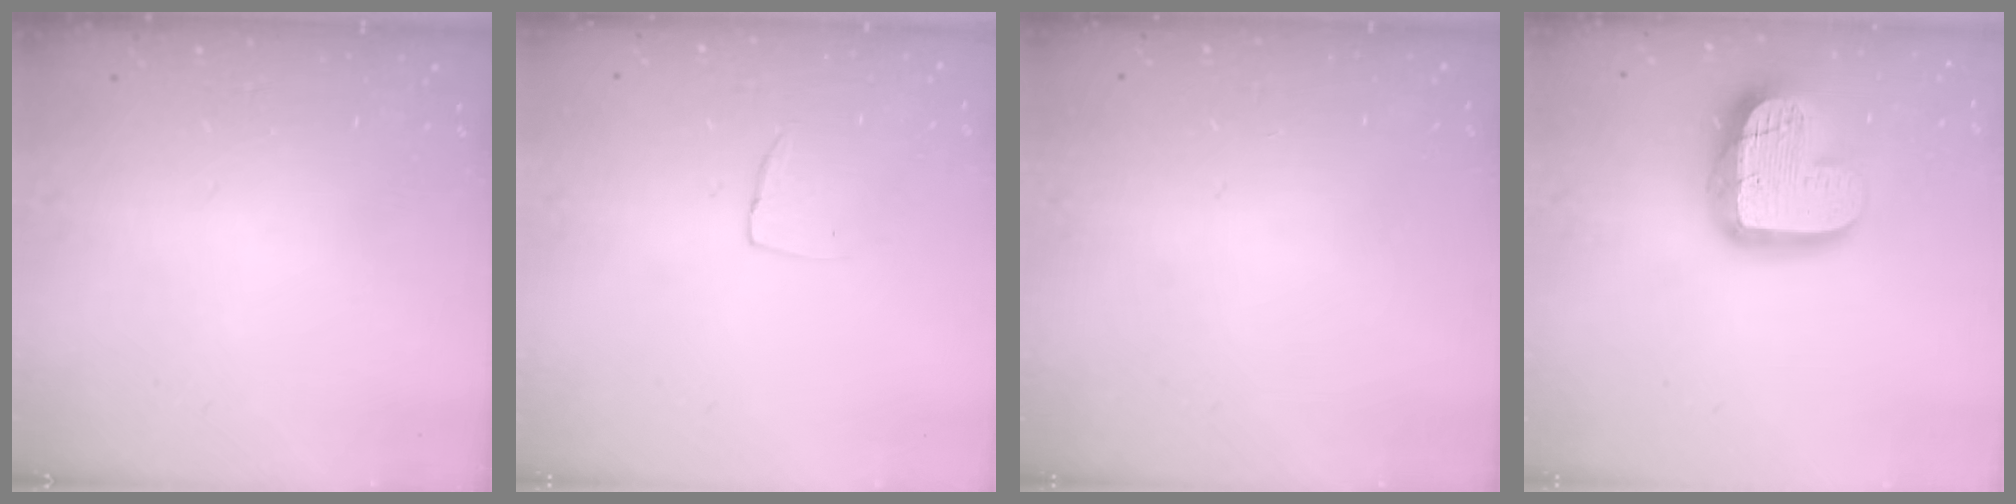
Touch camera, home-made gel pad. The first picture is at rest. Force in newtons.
{"total": 3.7, "press": 3.7, "slide": 0.2}
{"total": 0.0}
{"total": 19.2, "press": 19.1, "slide": 1.8}